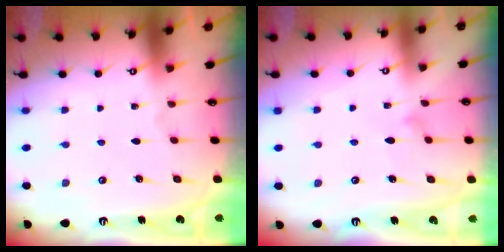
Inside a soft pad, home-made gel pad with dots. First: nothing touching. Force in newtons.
{"total": 8.2, "press": 8.1, "slide": 0.4}